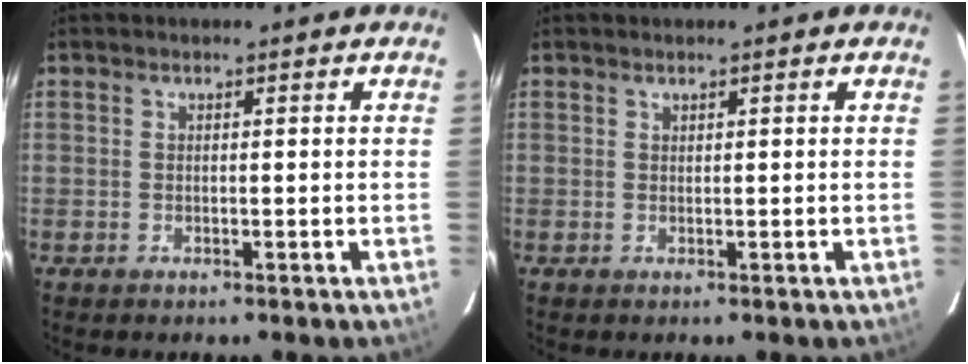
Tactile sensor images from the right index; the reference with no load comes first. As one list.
[{"total": 0.0}]